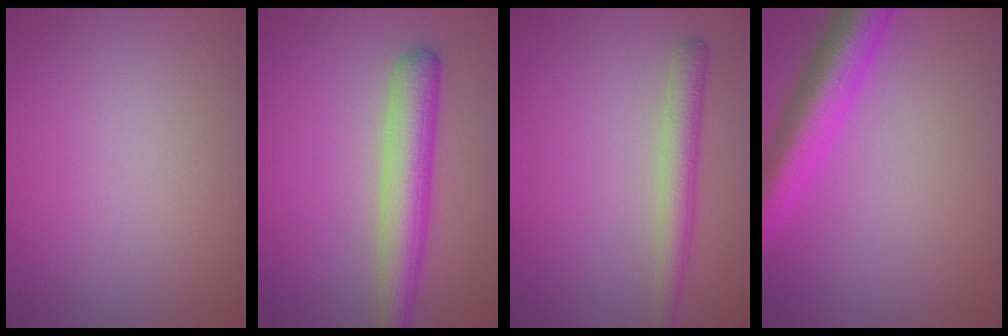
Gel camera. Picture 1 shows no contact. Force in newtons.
{"total": 5.1, "press": 5.1, "slide": 0.2}
{"total": 2.8, "press": 2.8, "slide": 0.1}
{"total": 6.3, "press": 6.3, "slide": 0.3}